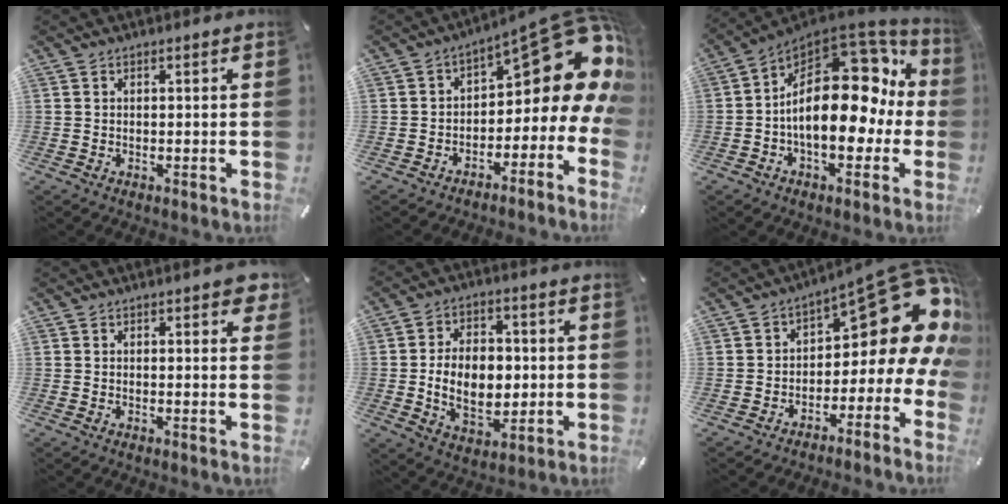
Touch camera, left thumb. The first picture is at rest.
{"total": 14.7, "force": [7.1, 6.8, 11.0], "torque": [-0.126, -0.063, 0.111]}
{"total": 23.5, "force": [1.7, 14.2, 18.7], "torque": [-0.301, -0.024, 0.040]}
{"total": 2.7, "force": [1.6, 1.1, 1.9], "torque": [-0.018, -0.004, 0.023]}
{"total": 11.9, "force": [-0.5, 8.4, 8.4], "torque": [-0.138, 0.007, -0.007]}
{"total": 16.1, "force": [7.0, 8.1, 12.0], "torque": [-0.144, -0.059, 0.111]}